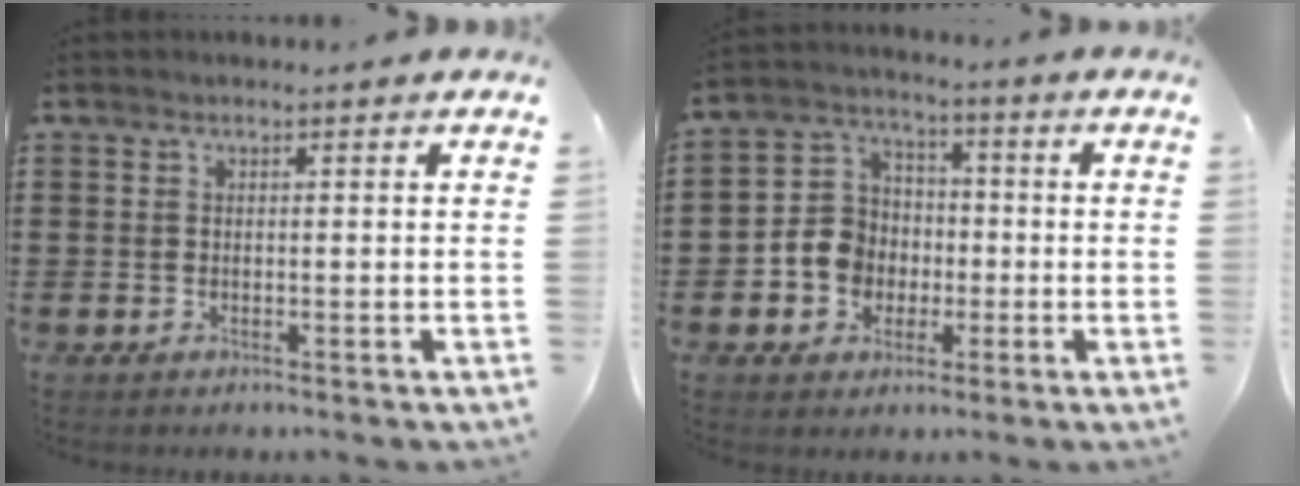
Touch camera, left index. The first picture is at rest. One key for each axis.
{"total": 7.0, "fx": -1.5, "fy": 6.5, "fz": 2.1, "tx": -0.070, "ty": 0.018, "tz": -0.030}